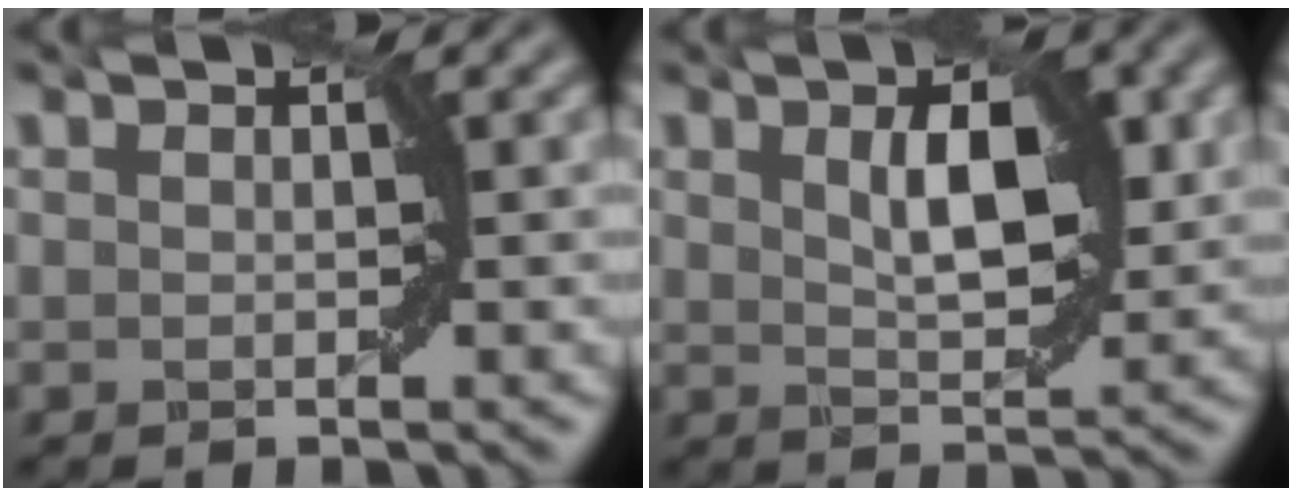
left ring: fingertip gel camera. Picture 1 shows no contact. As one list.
[{"total": 5.0, "force": [1.4, 2.1, 4.3], "torque": [-0.072, 0.002, 0.026]}]